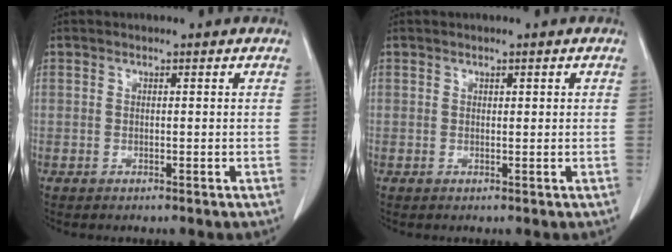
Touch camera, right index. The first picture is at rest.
{"total": 0.6, "force": [0.3, 0.2, 0.5], "torque": [-0.006, 0.000, 0.005]}